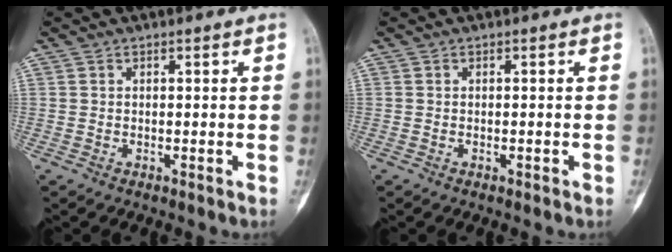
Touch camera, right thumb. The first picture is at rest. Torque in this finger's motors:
{"motor_torque": [-0.55, 0.28, 0.24, -0.03, -0.01]}